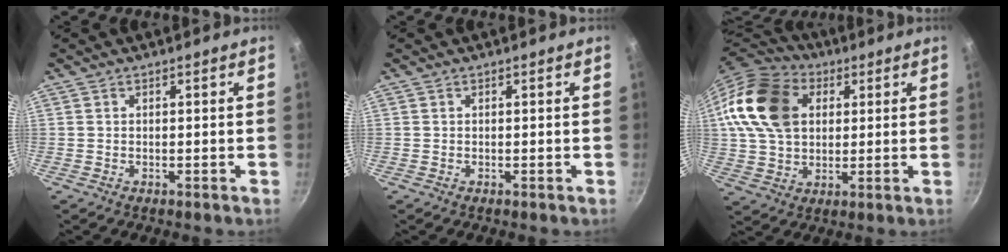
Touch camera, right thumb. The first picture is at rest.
{"total": 0.0}
{"total": 19.2, "force": [5.0, 13.8, 12.4], "torque": [-0.218, 0.017, 0.085]}